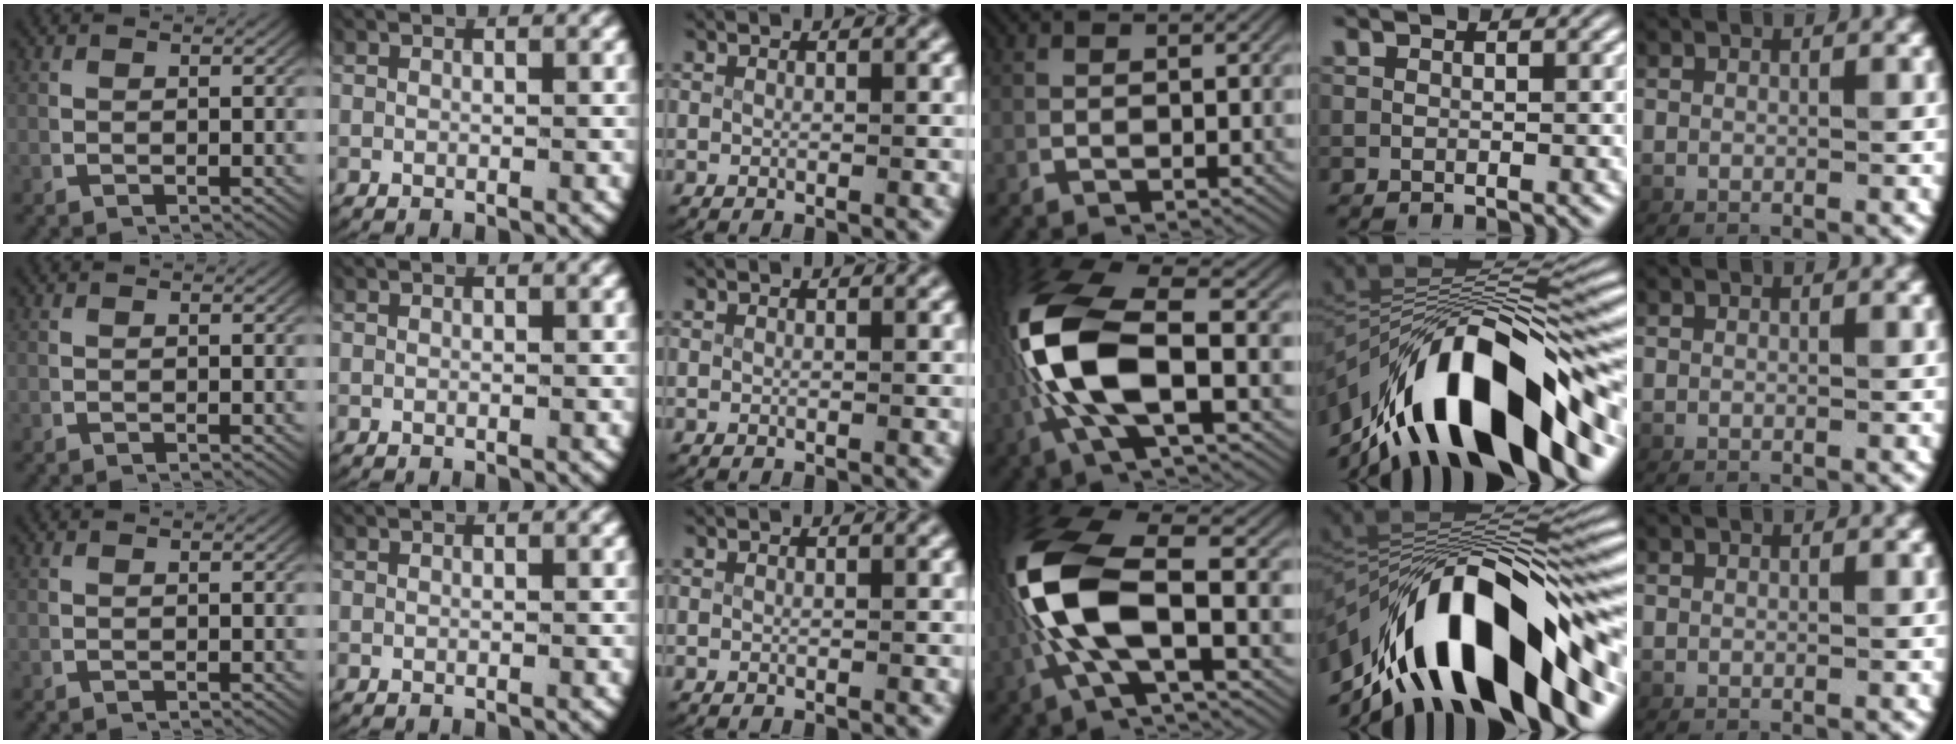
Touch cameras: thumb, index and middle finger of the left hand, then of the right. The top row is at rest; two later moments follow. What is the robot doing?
{"motion": "lift_and_place", "object": "scissors"}